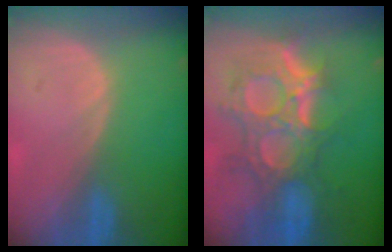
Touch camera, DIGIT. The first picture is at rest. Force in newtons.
{"total": 12.2, "press": 10.7, "slide": 5.8}